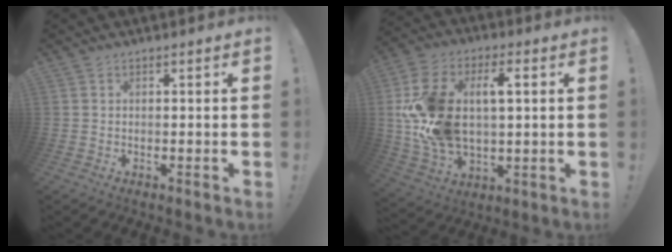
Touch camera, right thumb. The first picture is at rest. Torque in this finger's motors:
{"motor_torque": [2.48, 2.53, 1.69, 0.43, 0.26]}